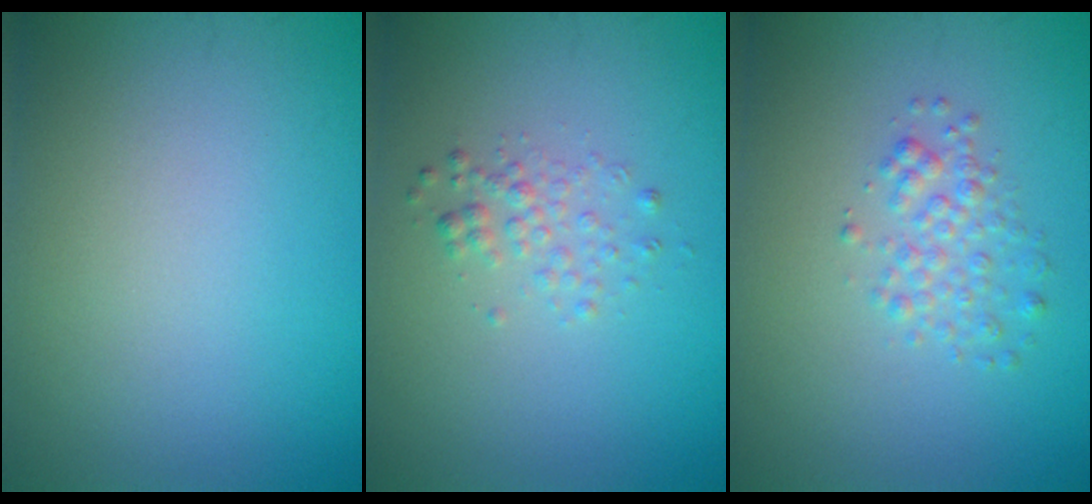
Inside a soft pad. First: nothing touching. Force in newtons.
{"total": 1.5, "press": 1.5, "slide": 0.1}
{"total": 2.0, "press": 2.0, "slide": 0.1}